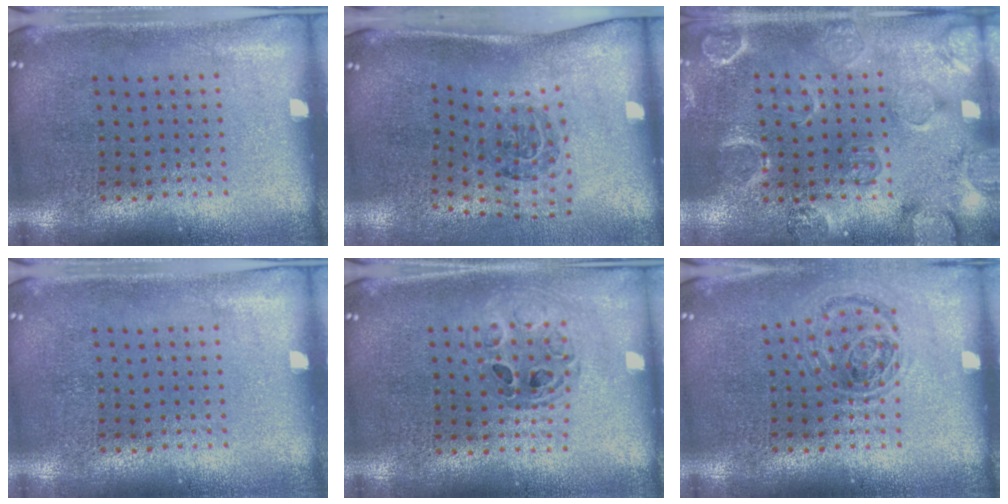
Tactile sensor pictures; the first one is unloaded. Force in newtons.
{"total": 1.8, "press": 1.3, "slide": 1.3}
{"total": 2.3, "press": 2.1, "slide": 0.9}
{"total": 0.0}
{"total": 0.7, "press": 0.7, "slide": 0.1}
{"total": 0.9, "press": 0.9, "slide": 0.2}